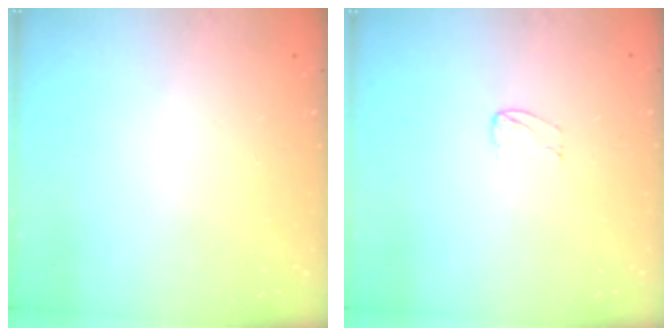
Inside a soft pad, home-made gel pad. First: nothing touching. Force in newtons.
{"total": 2.9, "press": 2.9, "slide": 0.2}